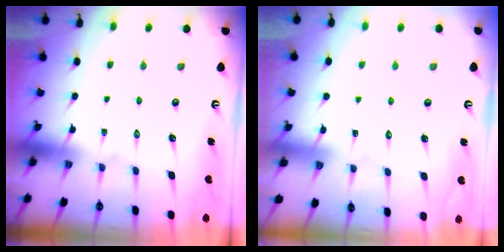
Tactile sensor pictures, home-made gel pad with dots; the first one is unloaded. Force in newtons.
{"total": 2.7, "press": 2.7, "slide": 0.2}